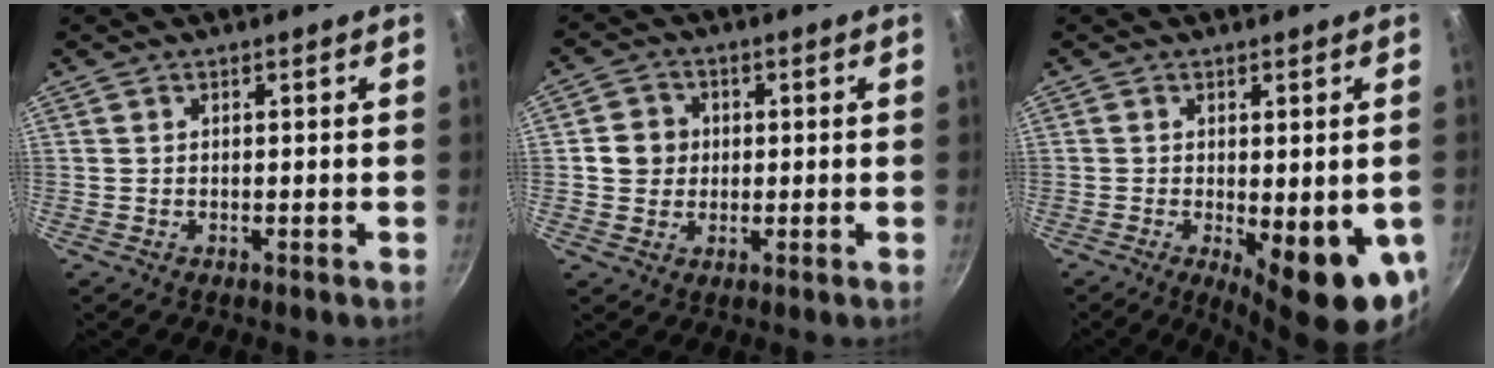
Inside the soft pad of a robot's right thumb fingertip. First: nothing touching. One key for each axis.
{"total": 5.3, "fx": 0.3, "fy": 5.0, "fz": 1.9, "tx": -0.003, "ty": 0.007, "tz": -0.005}
{"total": 13.0, "fx": -3.1, "fy": 4.2, "fz": 11.9, "tx": -0.133, "ty": -0.016, "tz": -0.028}